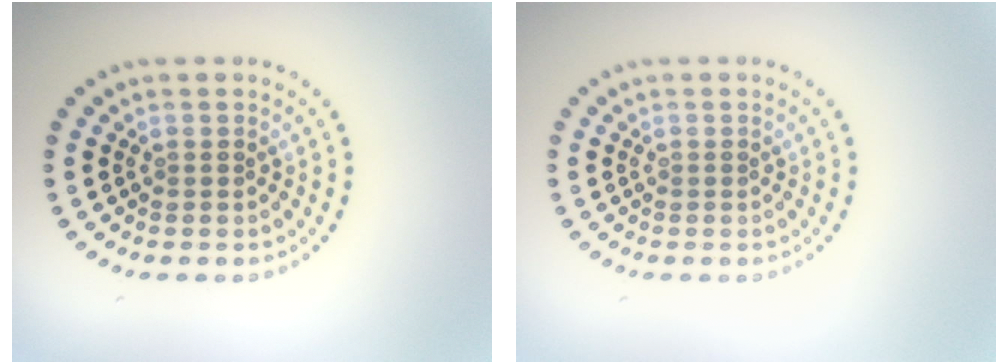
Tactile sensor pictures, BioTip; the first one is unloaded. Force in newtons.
{"total": 0.0}